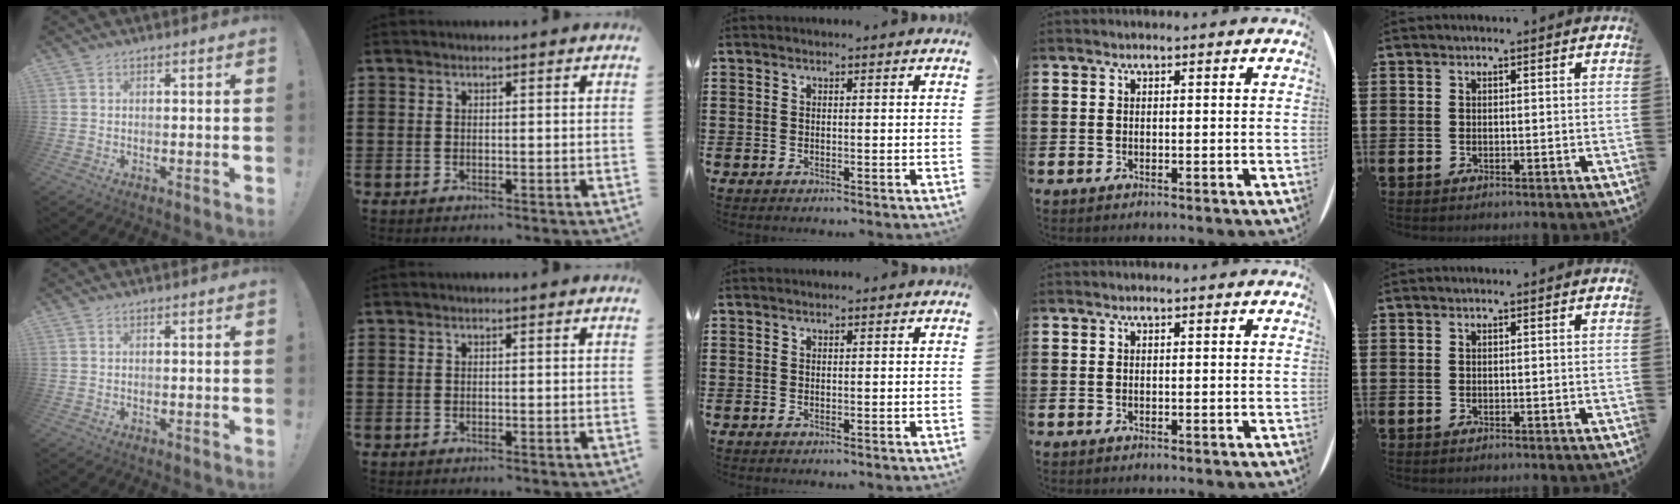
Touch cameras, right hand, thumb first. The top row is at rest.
{}